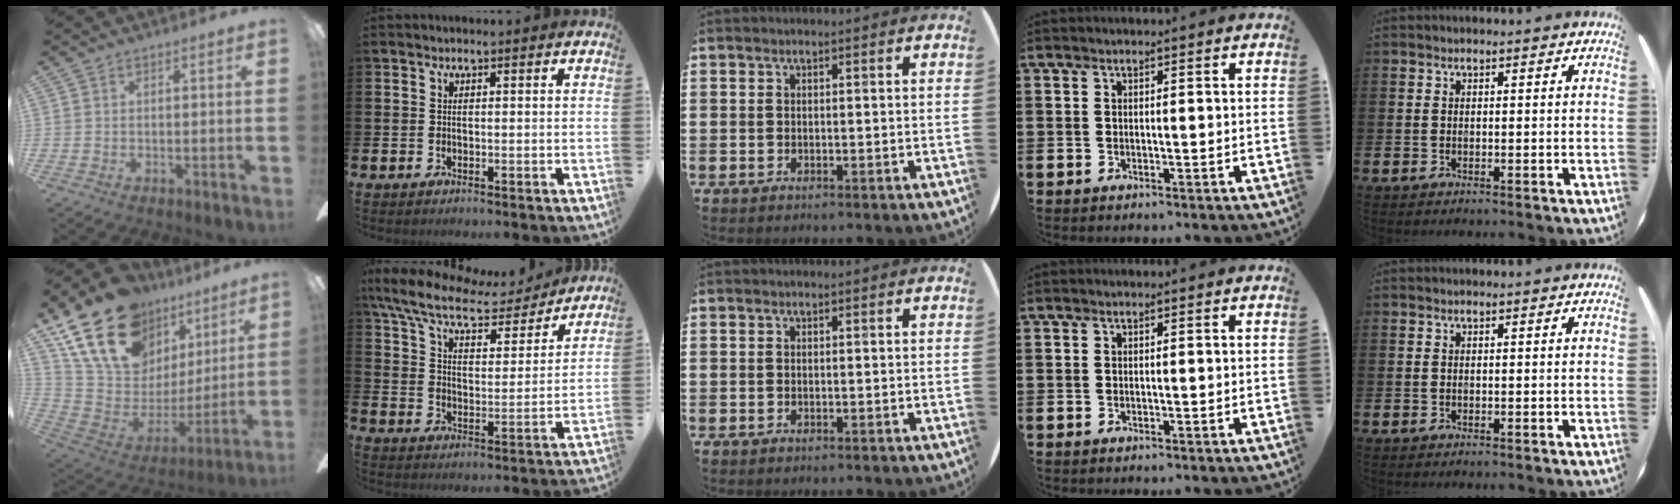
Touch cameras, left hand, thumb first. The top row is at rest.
{"thumb": {"total": 23.8, "force": [15.5, 13.9, 11.5], "torque": [-0.214, -0.082, 0.298]}, "index": {"total": 10.0, "force": [8.2, 2.9, 4.8], "torque": [-0.125, -0.049, 0.138]}}